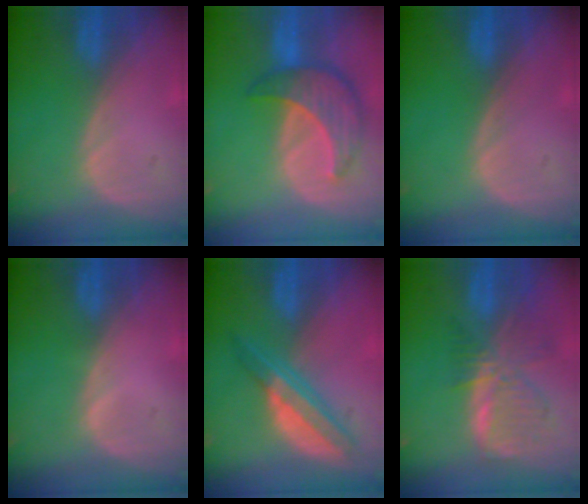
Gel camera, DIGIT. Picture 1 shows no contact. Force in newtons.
{"total": 8.6, "press": 7.7, "slide": 3.7}
{"total": 0.0}
{"total": 0.5, "press": 0.1, "slide": 0.5}
{"total": 6.8, "press": 5.8, "slide": 3.6}
{"total": 8.4, "press": 7.3, "slide": 4.0}